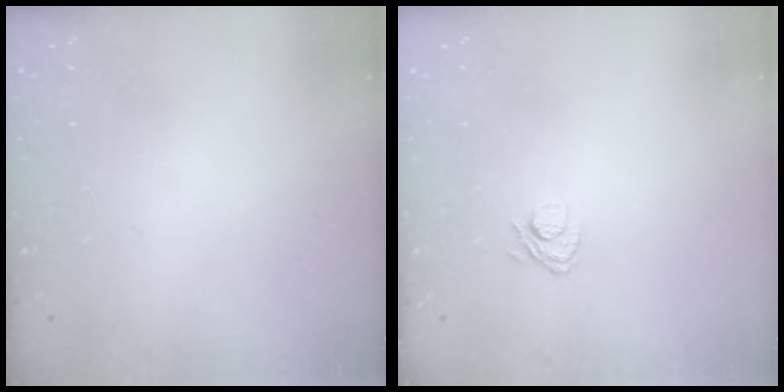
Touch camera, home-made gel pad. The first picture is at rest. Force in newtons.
{"total": 6.1, "press": 5.9, "slide": 1.3}